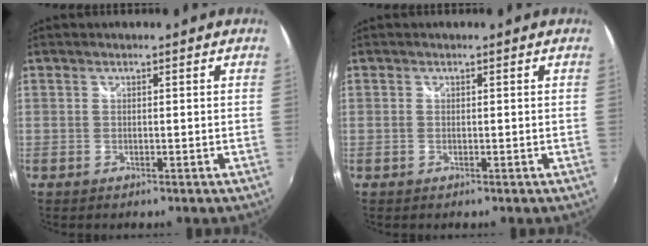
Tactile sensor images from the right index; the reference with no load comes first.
{"total": 0.0}